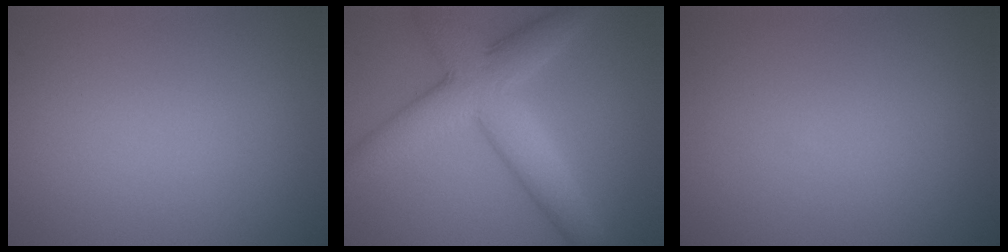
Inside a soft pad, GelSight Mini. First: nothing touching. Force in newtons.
{"total": 7.3, "press": 7.3, "slide": 0.1}
{"total": 0.0}